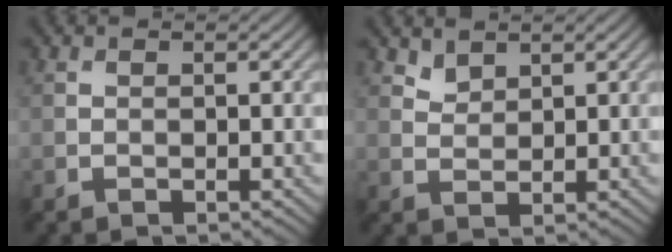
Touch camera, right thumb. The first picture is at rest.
{"total": 1.9, "force": [1.7, 0.8, 0.5], "torque": [-0.013, -0.005, 0.040]}